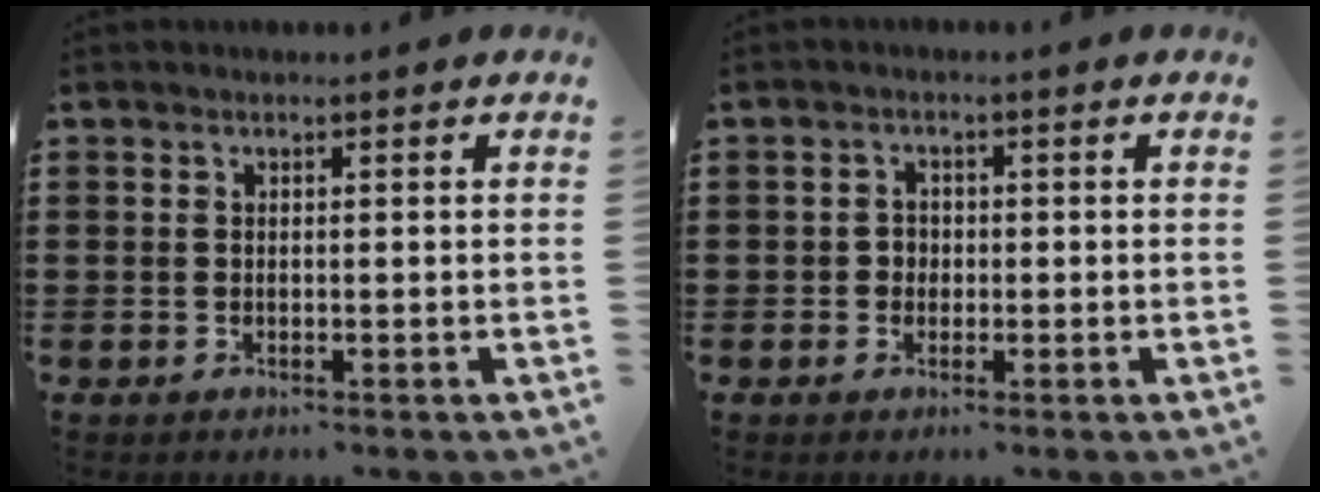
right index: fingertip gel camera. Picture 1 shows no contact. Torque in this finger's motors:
{"motor_torque": [0.21, 0.18, 0.09, 0.03]}